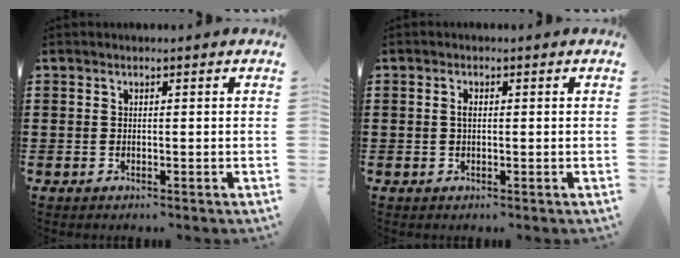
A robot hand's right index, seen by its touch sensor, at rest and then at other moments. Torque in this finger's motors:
{"motor_torque": [0.14, 0.09, 0.17, 0.04]}